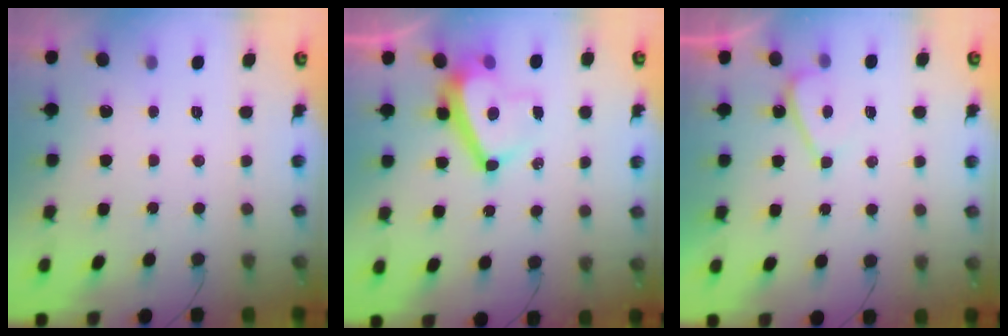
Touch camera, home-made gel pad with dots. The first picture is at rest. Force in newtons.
{"total": 9.8, "press": 9.7, "slide": 1.6}
{"total": 3.2, "press": 3.1, "slide": 0.6}